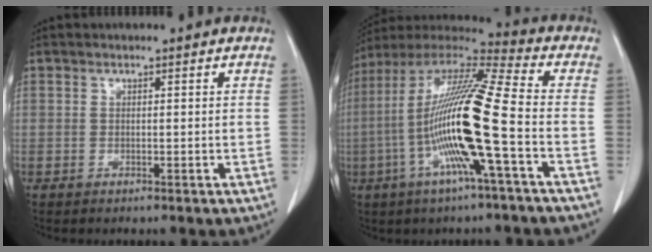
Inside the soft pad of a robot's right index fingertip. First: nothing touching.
{"total": 18.7, "force": [-4.3, 0.0, 18.2], "torque": [-0.357, -0.002, -0.094]}